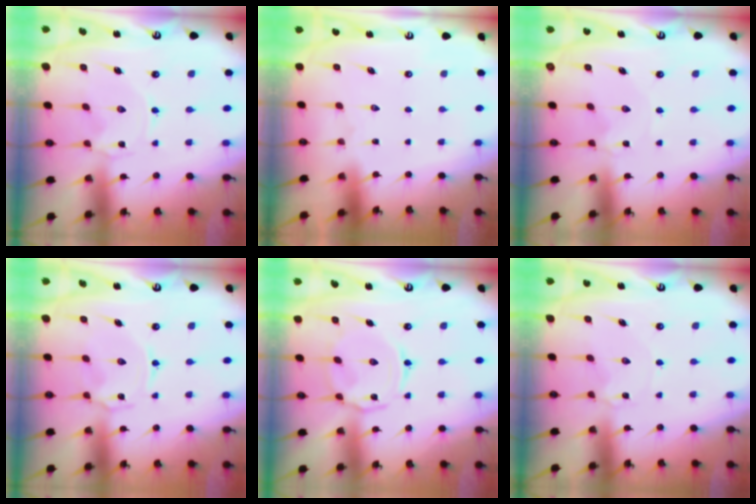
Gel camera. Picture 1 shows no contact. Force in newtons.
{"total": 1.6, "press": 1.6, "slide": 0.1}
{"total": 0.0}
{"total": 1.7, "press": 1.7, "slide": 0.4}
{"total": 6.5, "press": 6.5, "slide": 0.5}
{"total": 2.2, "press": 2.2, "slide": 0.1}